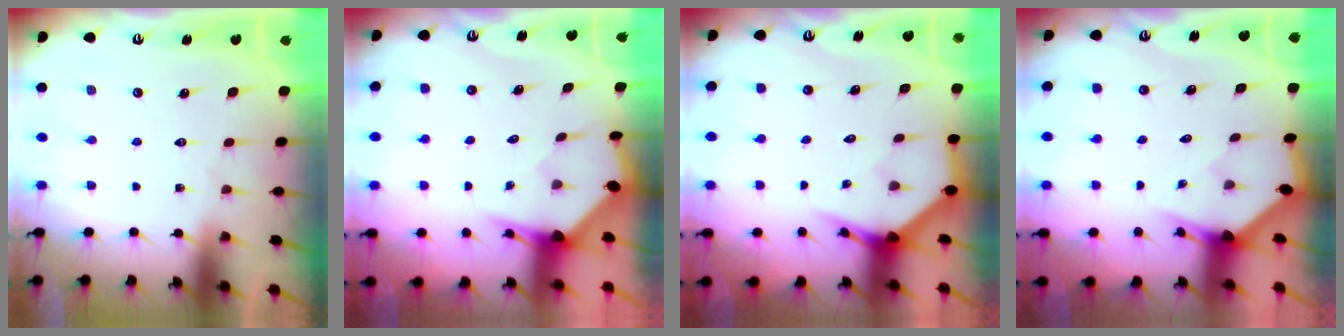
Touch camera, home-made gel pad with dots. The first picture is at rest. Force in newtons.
{"total": 3.3, "press": 3.3, "slide": 0.3}
{"total": 4.0, "press": 4.0, "slide": 0.2}
{"total": 2.3, "press": 2.3, "slide": 0.1}